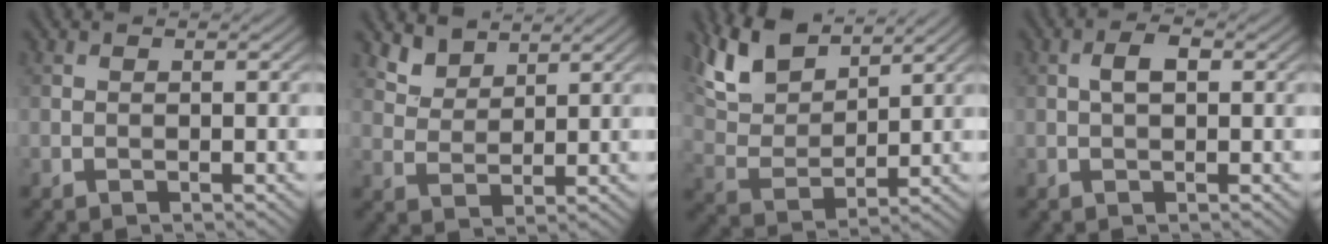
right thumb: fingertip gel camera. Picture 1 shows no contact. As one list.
[{"total": 3.8, "force": [3.1, 1.7, 1.3], "torque": [-0.038, -0.007, 0.075]}, {"total": 10.0, "force": [7.2, 4.1, 5.6], "torque": [-0.147, 0.013, 0.145]}, {"total": 2.4, "force": [0.3, 1.2, 2.1], "torque": [-0.038, 0.007, 0.003]}]